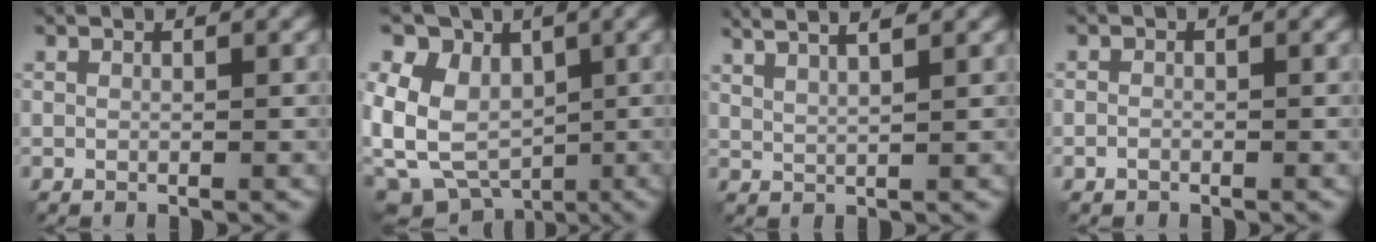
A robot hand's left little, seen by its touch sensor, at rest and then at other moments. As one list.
[{"total": 9.8, "force": [-1.0, 8.4, 5.0], "torque": [-0.102, -0.001, -0.024]}, {"total": 5.9, "force": [4.0, 1.8, 3.9], "torque": [-0.046, 0.030, 0.038]}, {"total": 0.9, "force": [-0.6, 0.7, 0.3], "torque": [-0.004, -0.003, -0.012]}]